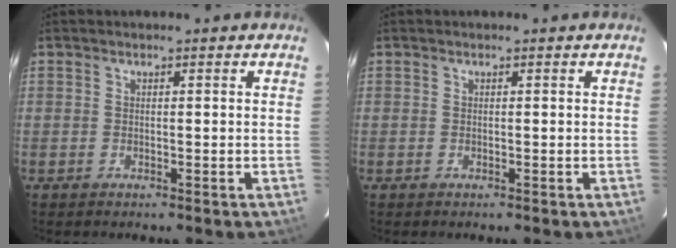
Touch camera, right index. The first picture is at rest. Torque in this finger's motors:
{"motor_torque": [0.00, 0.00, 0.00, 0.00]}